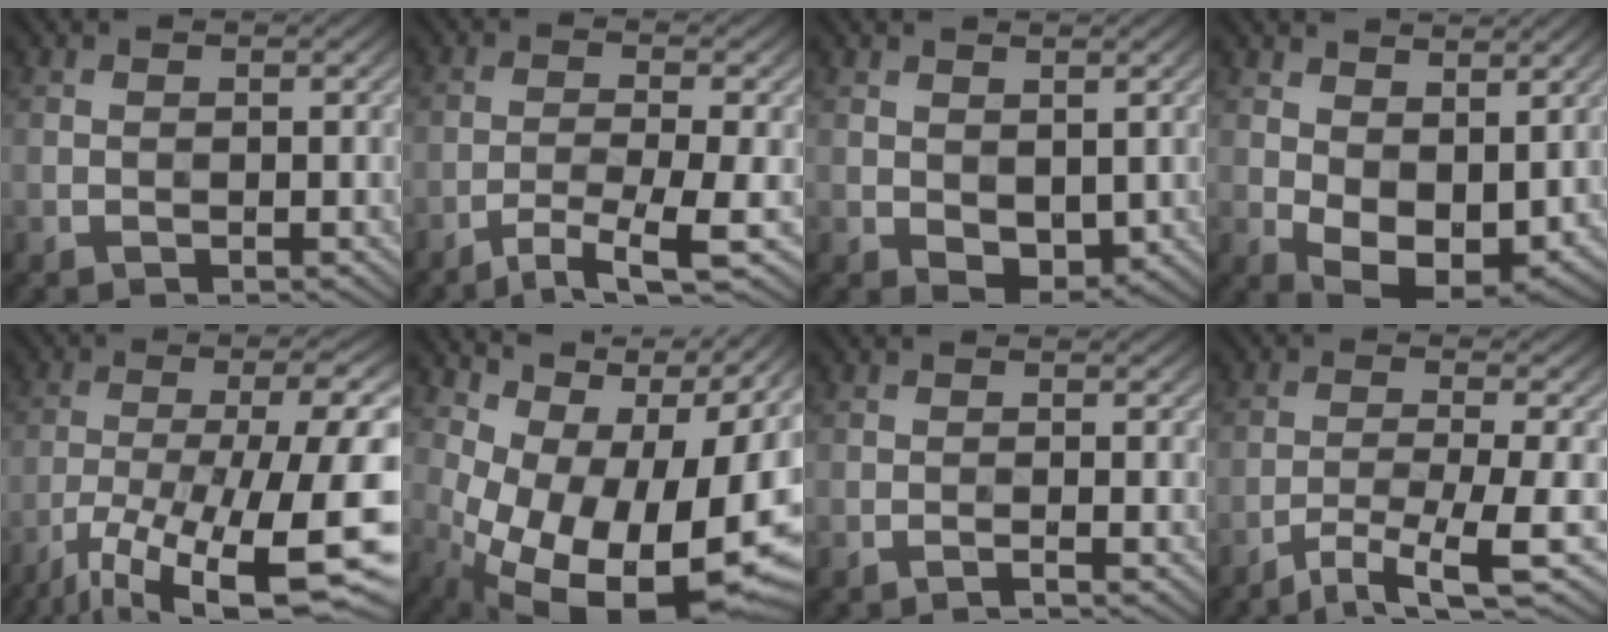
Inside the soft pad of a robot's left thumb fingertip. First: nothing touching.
{"total": 5.6, "force": [-3.3, 0.7, 4.4], "torque": [-0.076, -0.003, -0.062]}
{"total": 3.4, "force": [0.5, 2.2, 2.5], "torque": [-0.048, -0.008, 0.014]}
{"total": 8.3, "force": [1.1, 5.1, 6.5], "torque": [-0.126, -0.020, 0.029]}
{"total": 17.7, "force": [-9.4, 5.2, 14.1], "torque": [-0.241, -0.011, -0.159]}
{"total": 17.1, "force": [-1.6, 8.8, 14.6], "torque": [-0.203, -0.008, 0.003]}
{"total": 1.3, "force": [-0.7, 0.0, 1.1], "torque": [-0.015, 0.005, -0.022]}
{"total": 7.5, "force": [-4.4, 1.2, 6.0], "torque": [-0.101, -0.004, -0.075]}